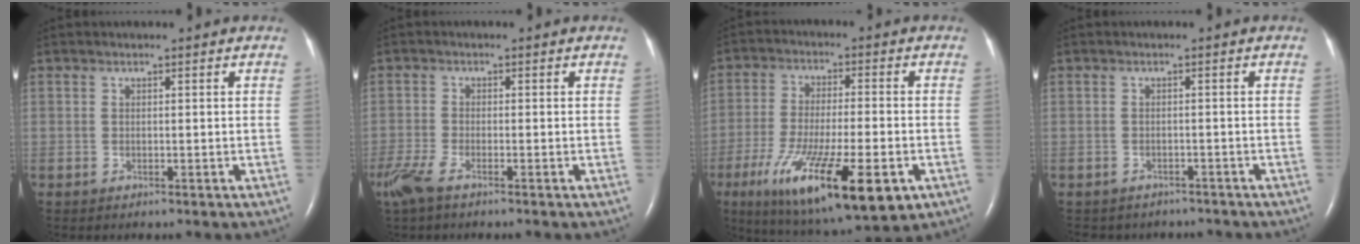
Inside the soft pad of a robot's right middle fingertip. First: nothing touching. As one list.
[{"total": 4.8, "force": [-3.4, 0.9, 3.2], "torque": [-0.076, -0.013, -0.067]}, {"total": 19.2, "force": [-8.5, 4.2, 16.7], "torque": [-0.281, -0.042, -0.130]}, {"total": 6.3, "force": [-5.7, 2.5, 0.8], "torque": [-0.015, 0.004, -0.061]}]